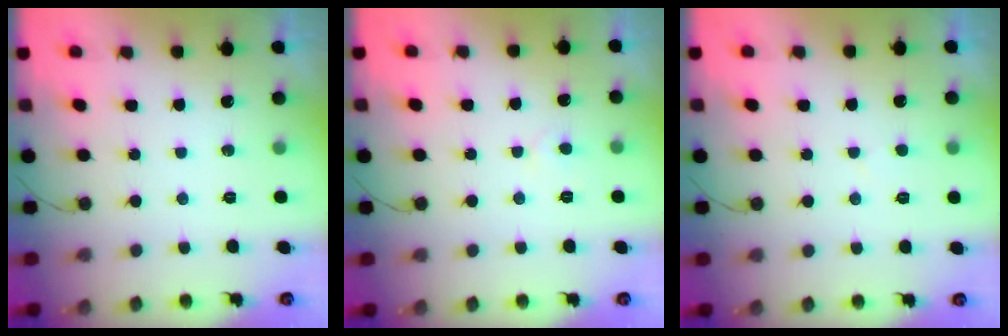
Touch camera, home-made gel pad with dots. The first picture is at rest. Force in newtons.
{"total": 3.0, "press": 3.0, "slide": 0.3}
{"total": 1.6, "press": 1.6, "slide": 0.2}